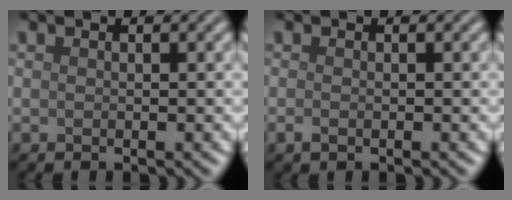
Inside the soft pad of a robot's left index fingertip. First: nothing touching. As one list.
[{"total": 0.7, "force": [-0.4, 0.4, 0.5], "torque": [-0.012, -0.003, -0.006]}]